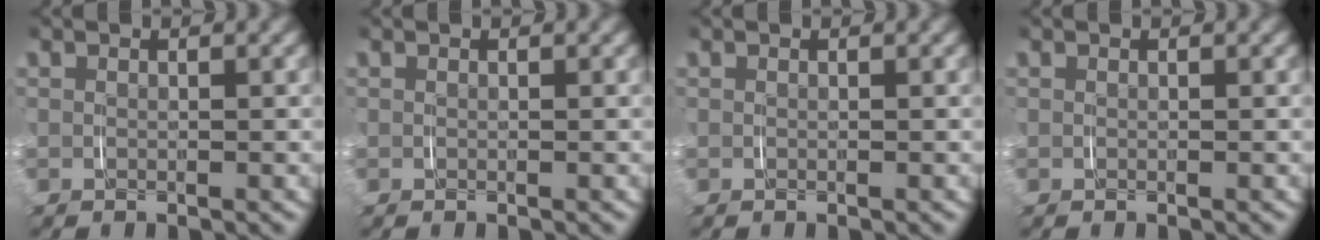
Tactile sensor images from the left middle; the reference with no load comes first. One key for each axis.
{"total": 0.0}
{"total": 0.0}
{"total": 0.0}